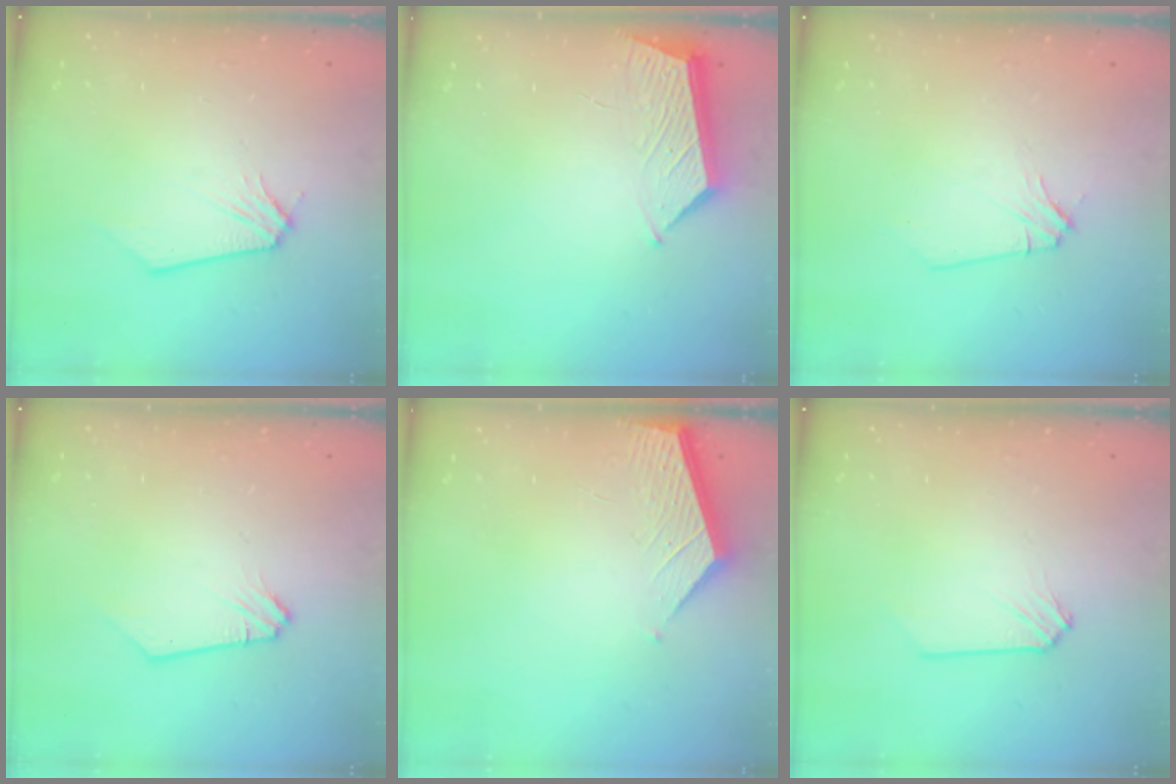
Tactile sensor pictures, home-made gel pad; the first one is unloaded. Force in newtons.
{"total": 5.5, "press": 5.5, "slide": 0.4}
{"total": 2.9, "press": 2.9, "slide": 0.5}
{"total": 0.0}
{"total": 2.6, "press": 2.6, "slide": 0.2}
{"total": 0.0}